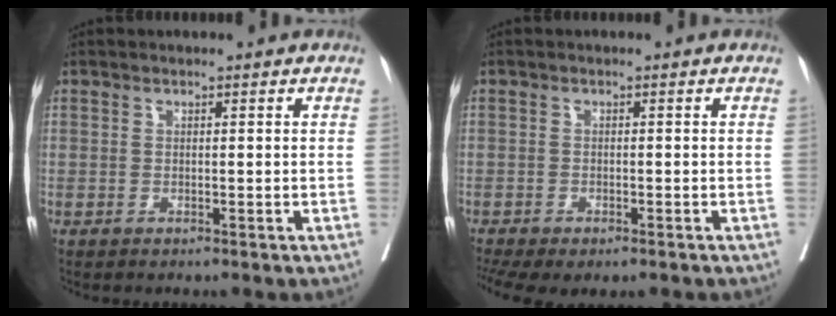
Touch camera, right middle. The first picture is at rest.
{"total": 7.5, "force": [-5.3, 3.1, 4.4], "torque": [-0.086, -0.006, -0.080]}